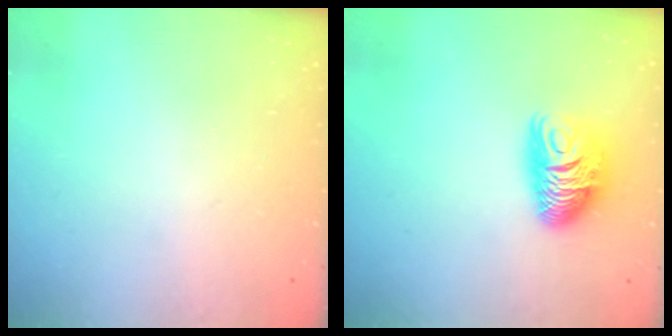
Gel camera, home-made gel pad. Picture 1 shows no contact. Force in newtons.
{"total": 9.6, "press": 9.6, "slide": 0.4}